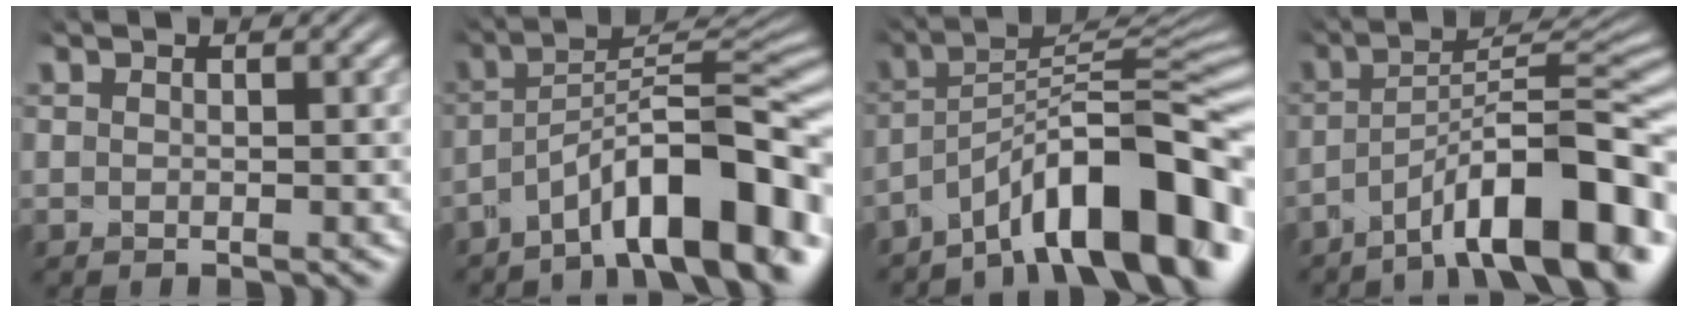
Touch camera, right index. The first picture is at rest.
{"total": 8.1, "force": [-3.3, 2.4, 7.0], "torque": [-0.085, 0.020, -0.067]}
{"total": 10.2, "force": [-4.2, 3.9, 8.4], "torque": [-0.111, 0.014, -0.079]}
{"total": 8.6, "force": [-3.9, 1.9, 7.5], "torque": [-0.090, 0.023, -0.074]}